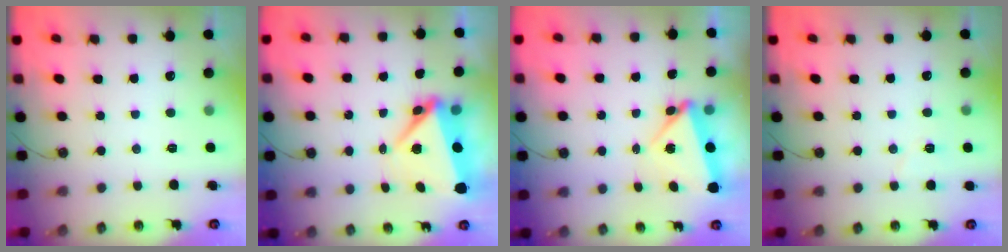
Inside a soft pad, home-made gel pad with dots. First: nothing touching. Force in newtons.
{"total": 7.5, "press": 7.2, "slide": 1.8}
{"total": 6.0, "press": 5.8, "slide": 1.7}
{"total": 5.8, "press": 5.2, "slide": 2.7}